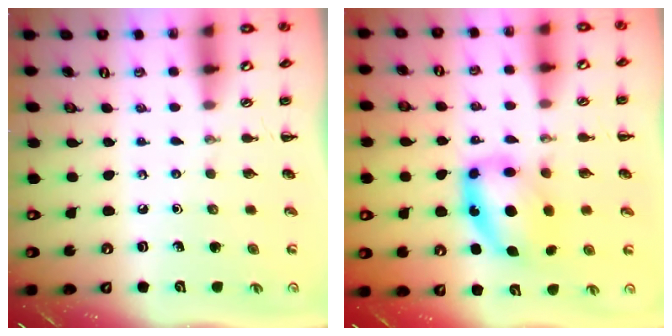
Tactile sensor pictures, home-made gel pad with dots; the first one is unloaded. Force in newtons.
{"total": 10.0, "press": 9.8, "slide": 2.3}